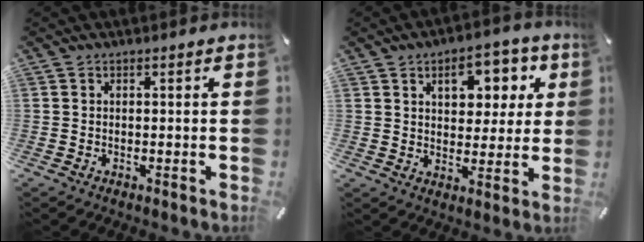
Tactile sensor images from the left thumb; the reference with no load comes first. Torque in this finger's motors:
{"motor_torque": [0.42, 0.26, 0.11, -0.10, 0.20]}